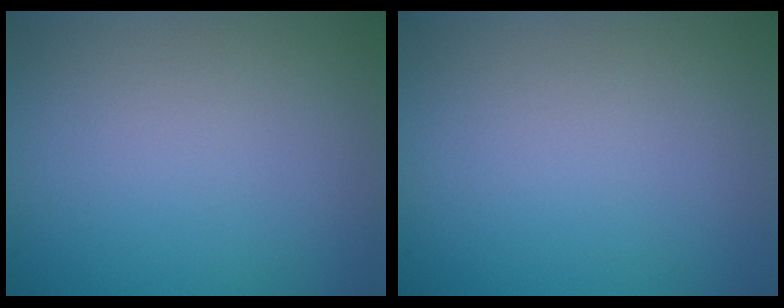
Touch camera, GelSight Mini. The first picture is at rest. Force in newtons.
{"total": 0.0}